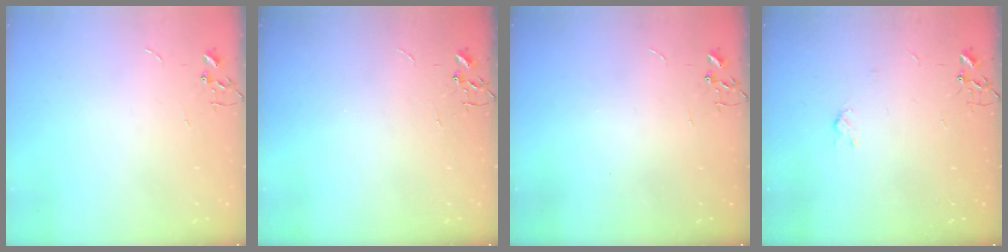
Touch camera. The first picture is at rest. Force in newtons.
{"total": 0.0}
{"total": 0.0}
{"total": 3.0, "press": 2.9, "slide": 0.6}